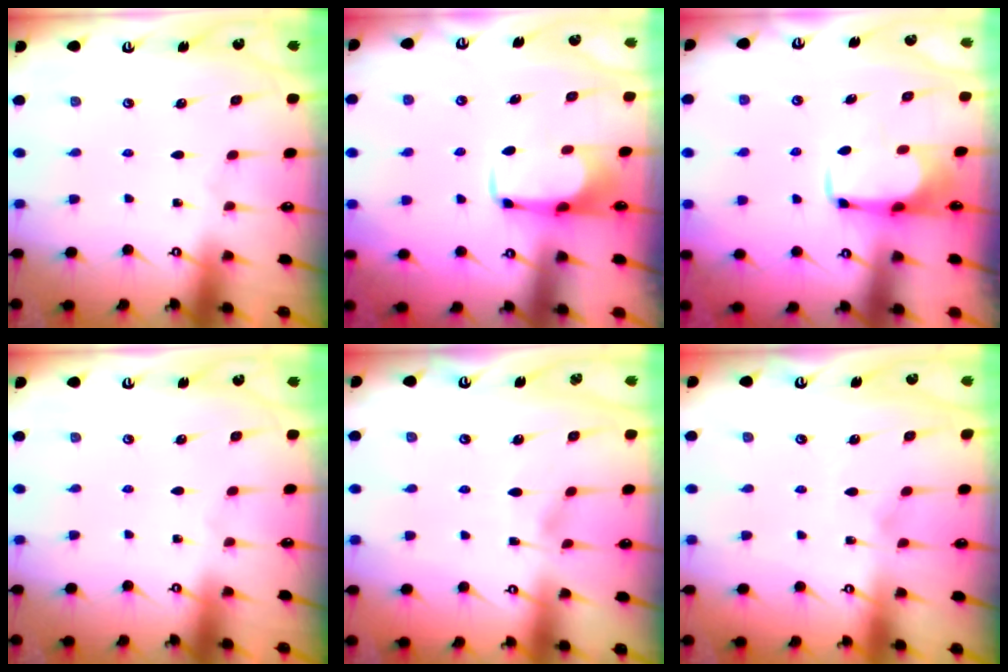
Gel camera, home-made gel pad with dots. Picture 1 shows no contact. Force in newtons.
{"total": 1.9, "press": 1.9, "slide": 0.4}
{"total": 1.7, "press": 1.7, "slide": 0.4}
{"total": 0.0}
{"total": 4.1, "press": 4.1, "slide": 0.3}
{"total": 3.3, "press": 3.3, "slide": 0.5}